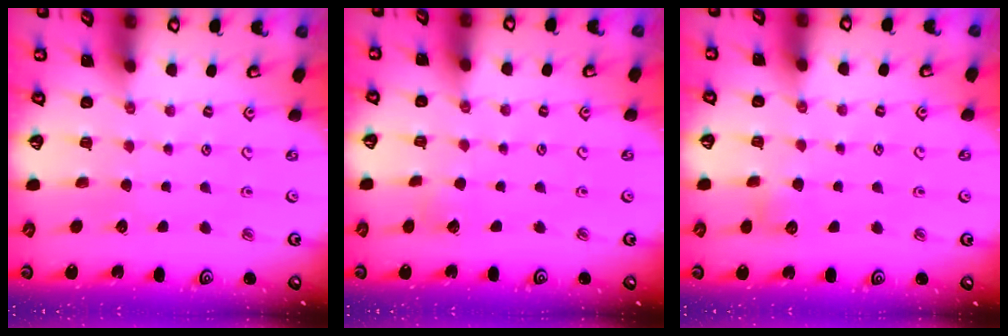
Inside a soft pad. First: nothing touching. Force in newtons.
{"total": 2.7, "press": 2.7, "slide": 0.3}
{"total": 4.5, "press": 4.4, "slide": 0.7}